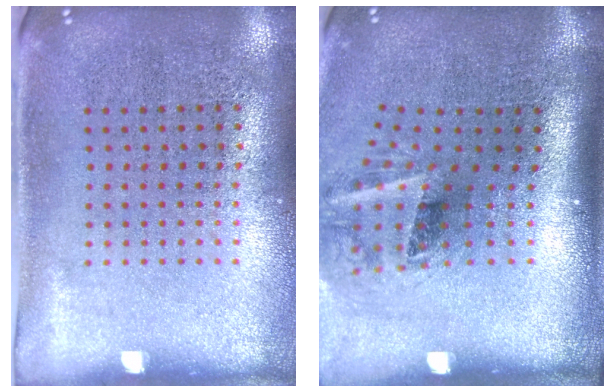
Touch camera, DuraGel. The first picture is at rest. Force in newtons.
{"total": 2.0, "press": 1.2, "slide": 1.6}